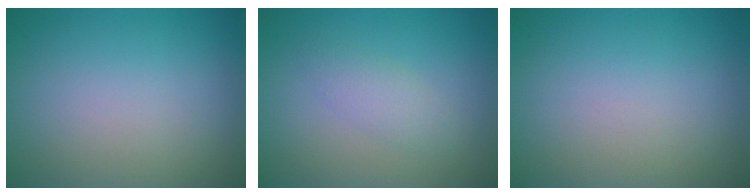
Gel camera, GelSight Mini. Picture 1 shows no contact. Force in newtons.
{"total": 1.8, "press": 1.8, "slide": 0.1}
{"total": 0.0}